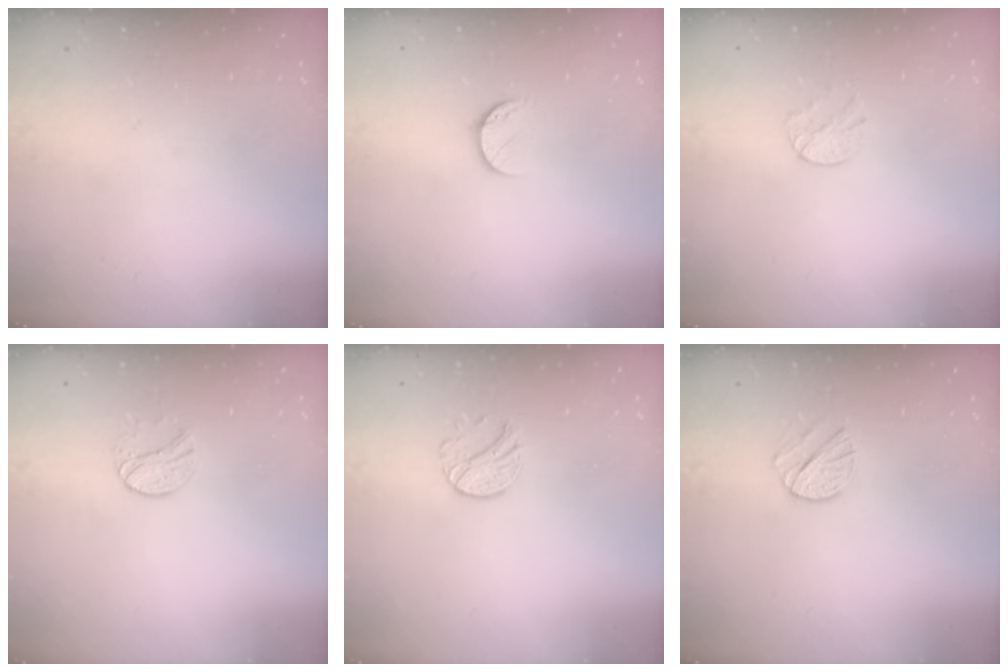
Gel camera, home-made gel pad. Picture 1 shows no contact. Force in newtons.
{"total": 7.1, "press": 7.1, "slide": 0.8}
{"total": 3.1, "press": 3.0, "slide": 0.4}
{"total": 7.6, "press": 7.6, "slide": 0.6}
{"total": 7.6, "press": 7.6, "slide": 0.2}
{"total": 7.4, "press": 7.4, "slide": 0.6}